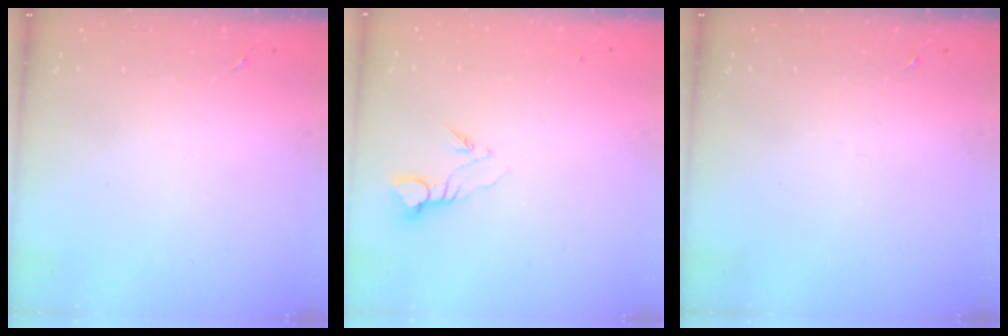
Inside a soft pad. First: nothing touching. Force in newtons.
{"total": 3.7, "press": 3.6, "slide": 0.4}
{"total": 0.0}